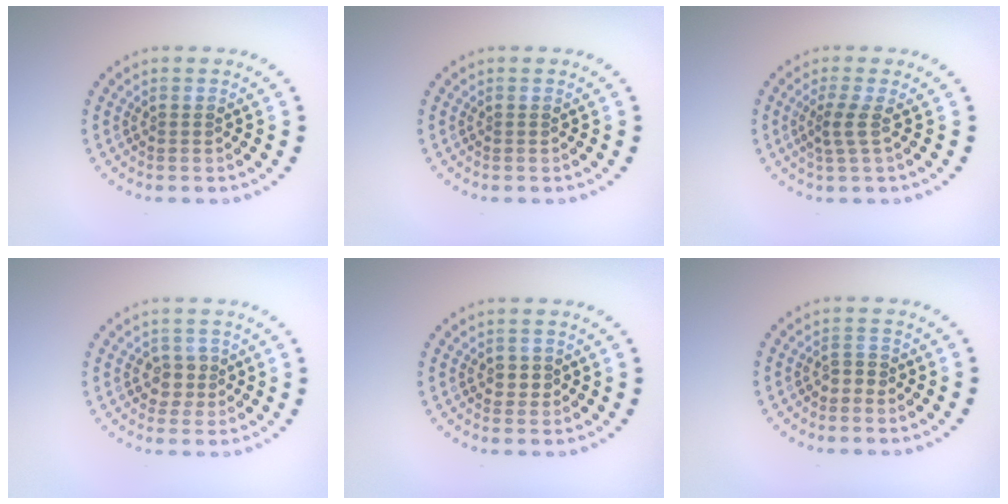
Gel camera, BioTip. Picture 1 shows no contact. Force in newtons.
{"total": 0.0}
{"total": 1.8, "press": 1.1, "slide": 1.4}
{"total": 2.0, "press": 1.7, "slide": 0.9}
{"total": 1.2, "press": 1.0, "slide": 0.5}
{"total": 1.0, "press": 0.8, "slide": 0.6}